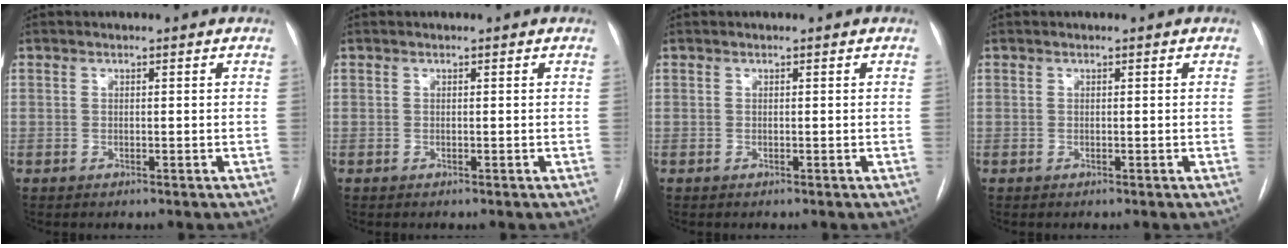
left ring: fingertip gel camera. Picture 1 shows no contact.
{"total": 0.0}
{"total": 0.0}
{"total": 0.0}